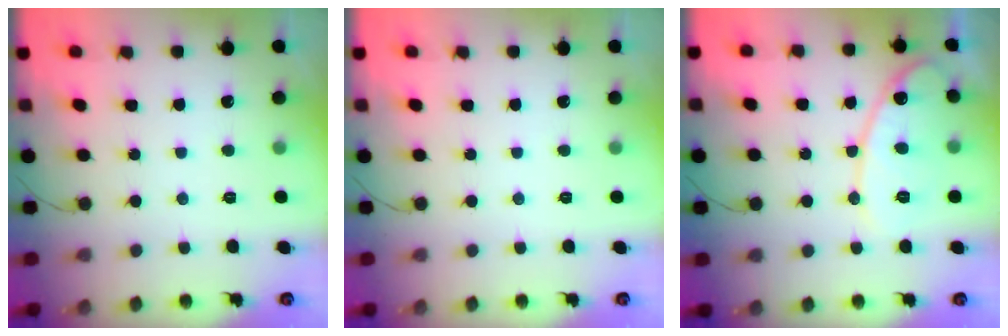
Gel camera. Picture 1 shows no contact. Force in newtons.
{"total": 0.0}
{"total": 13.1, "press": 13.1, "slide": 1.3}